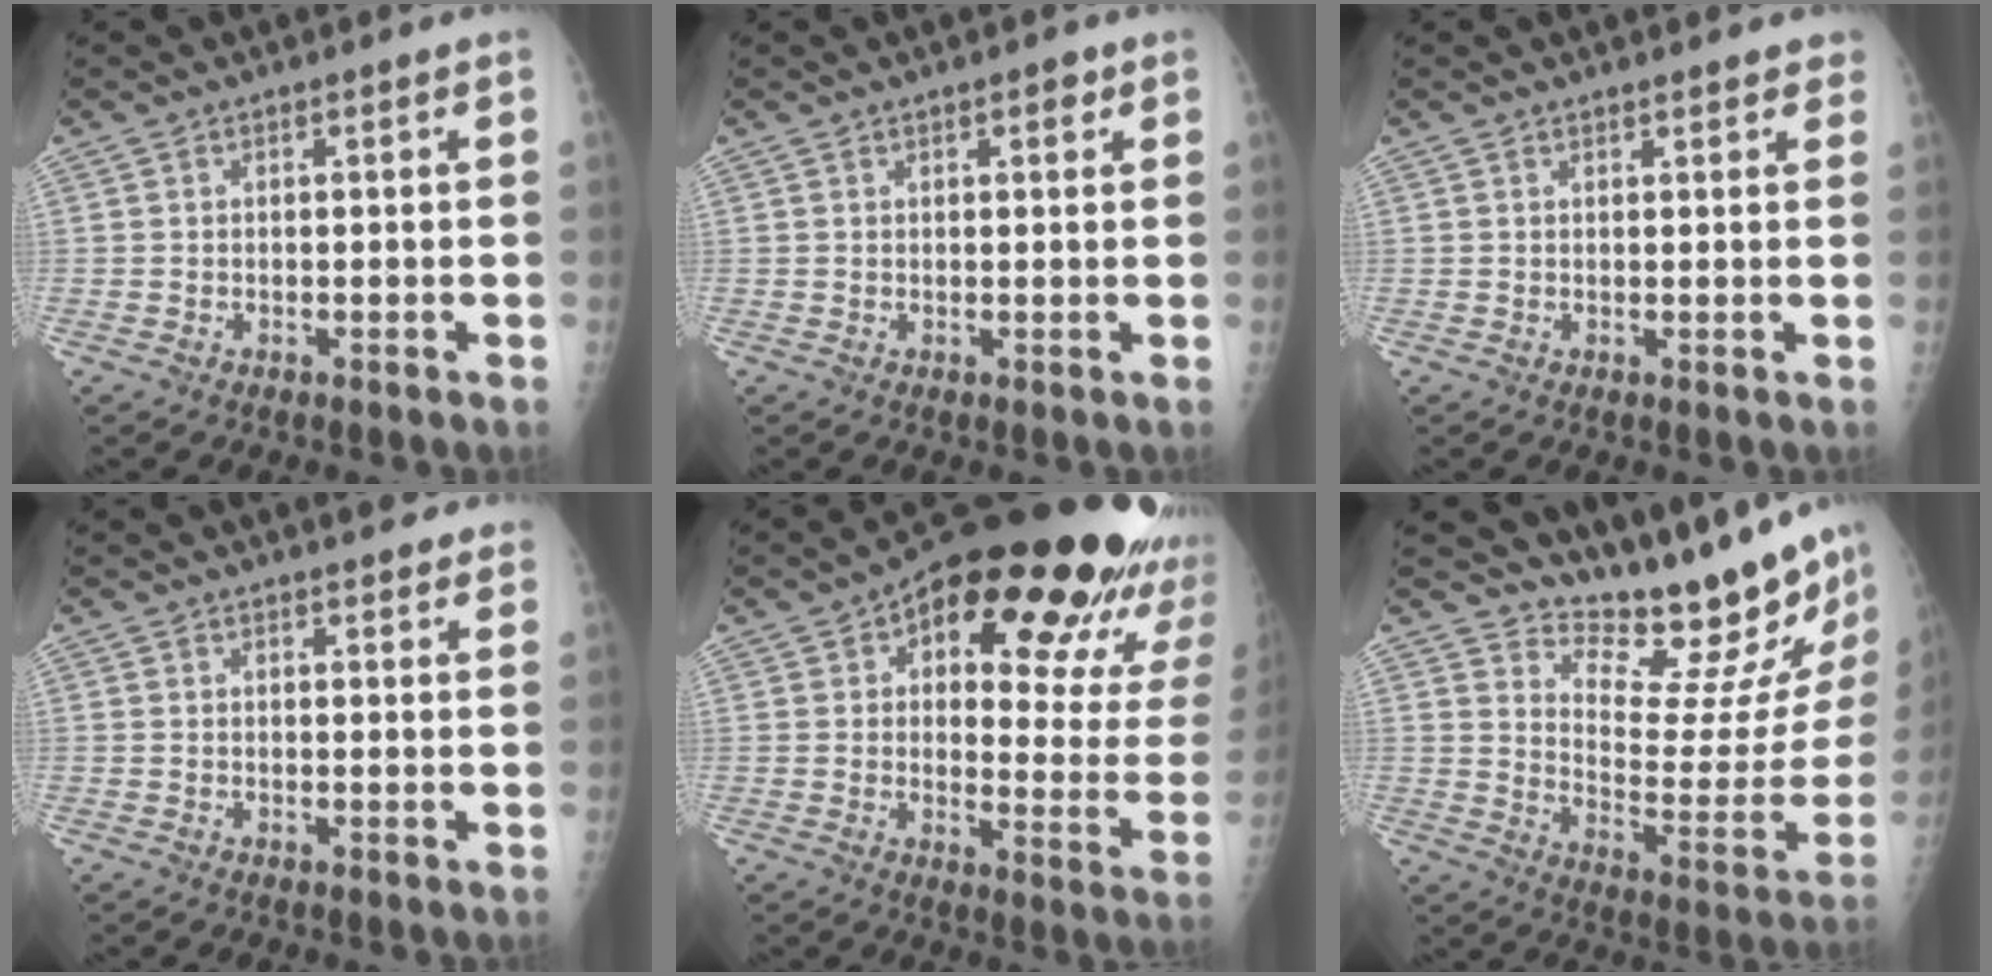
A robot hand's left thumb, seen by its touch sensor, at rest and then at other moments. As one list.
[{"total": 1.9, "force": [1.1, 0.8, 1.3], "torque": [-0.011, -0.003, 0.013]}, {"total": 2.6, "force": [2.2, 0.9, 1.0], "torque": [0.009, -0.001, 0.021]}, {"total": 5.5, "force": [4.7, 1.6, 2.4], "torque": [-0.008, -0.014, 0.052]}, {"total": 27.8, "force": [15.2, 10.8, 20.6], "torque": [-0.230, -0.035, 0.198]}, {"total": 20.6, "force": [18.8, 3.2, 7.9], "torque": [-0.081, -0.179, 0.255]}]